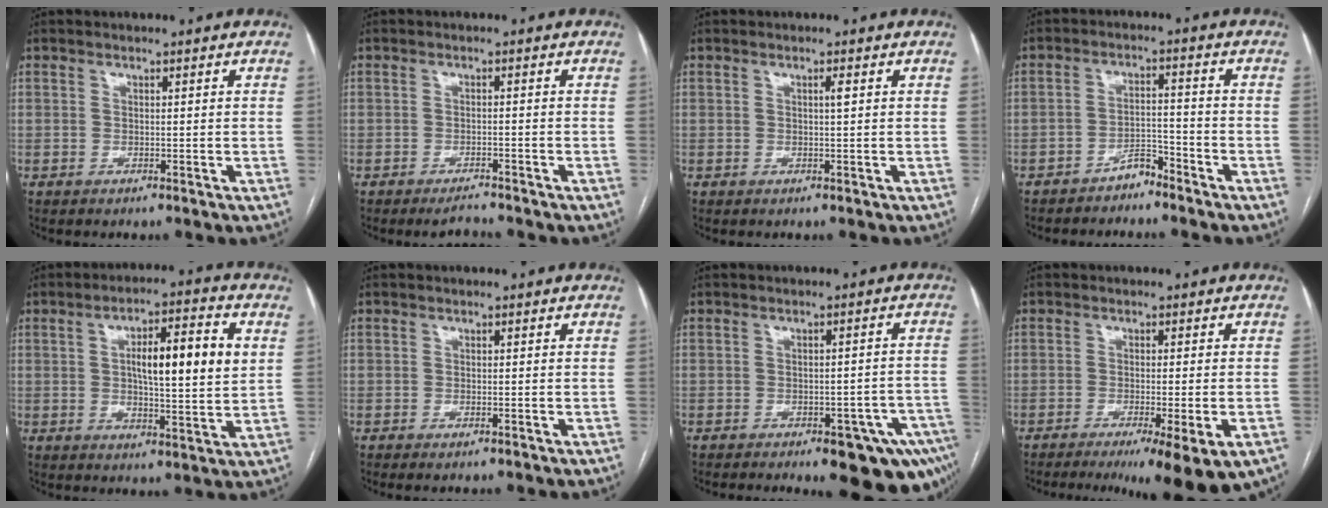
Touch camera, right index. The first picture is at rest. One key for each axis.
{"total": 2.4, "fx": -2.2, "fy": 0.2, "fz": 0.9, "tx": -0.018, "ty": -0.006, "tz": -0.033}
{"total": 0.9, "fx": 0.3, "fy": -0.1, "fz": 0.9, "tx": -0.015, "ty": 0.001, "tz": 0.003}
{"total": 3.7, "fx": -3.2, "fy": 1.1, "fz": 1.4, "tx": -0.021, "ty": 0.003, "tz": -0.057}
{"total": 12.1, "fx": 2.4, "fy": 2.0, "fz": 11.6, "tx": -0.187, "ty": 0.014, "tz": 0.035}
{"total": 0.7, "fx": -0.5, "fy": 0.1, "fz": 0.5, "tx": -0.010, "ty": -0.001, "tz": -0.006}
{"total": 13.7, "fx": -9.0, "fy": 4.4, "fz": 9.3, "tx": -0.049, "ty": 0.013, "tz": -0.105}
{"total": 11.5, "fx": -7.6, "fy": 1.2, "fz": 8.6, "tx": -0.089, "ty": -0.017, "tz": -0.110}